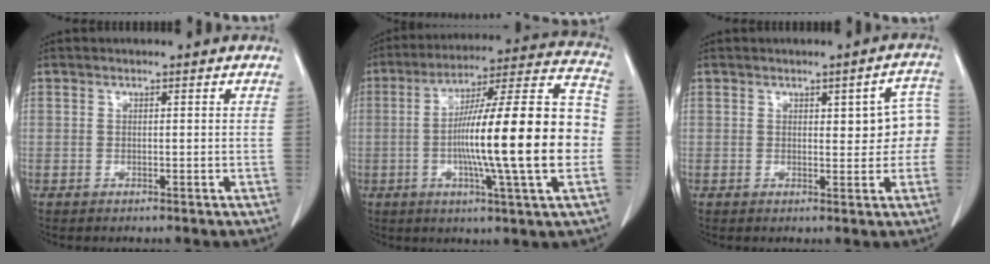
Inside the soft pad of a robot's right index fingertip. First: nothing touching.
{"total": 22.1, "force": [-2.7, 0.7, 21.9], "torque": [-0.317, 0.018, -0.051]}
{"total": 6.6, "force": [0.8, 2.5, 6.1], "torque": [-0.055, 0.026, 0.011]}